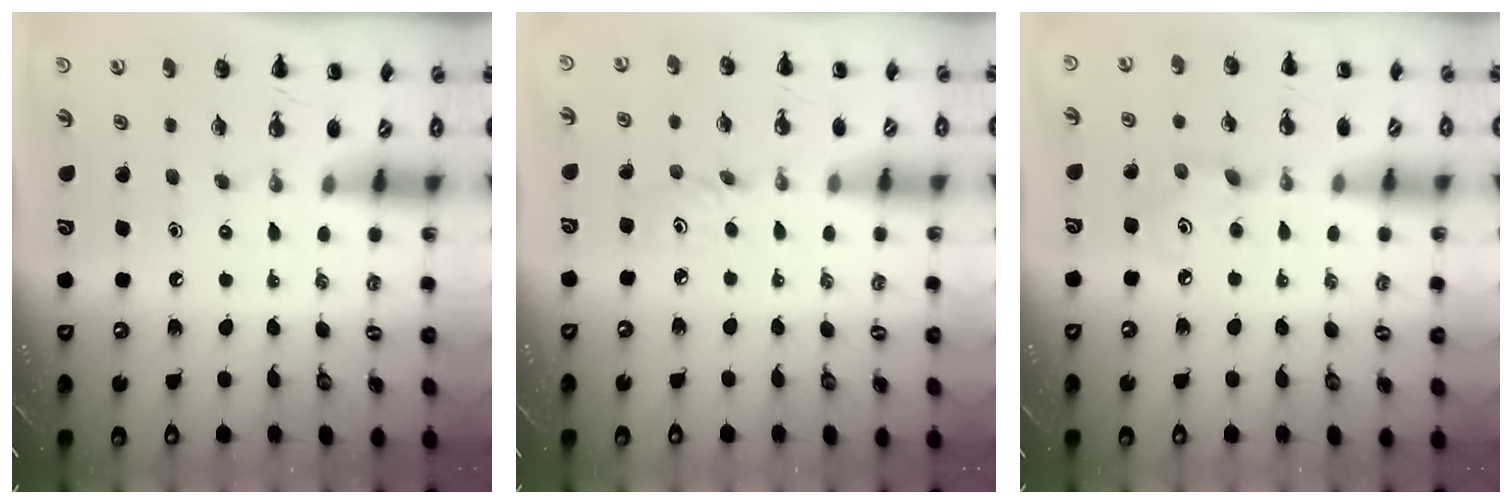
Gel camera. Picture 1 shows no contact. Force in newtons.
{"total": 3.0, "press": 2.8, "slide": 1.1}
{"total": 3.0, "press": 2.8, "slide": 0.9}